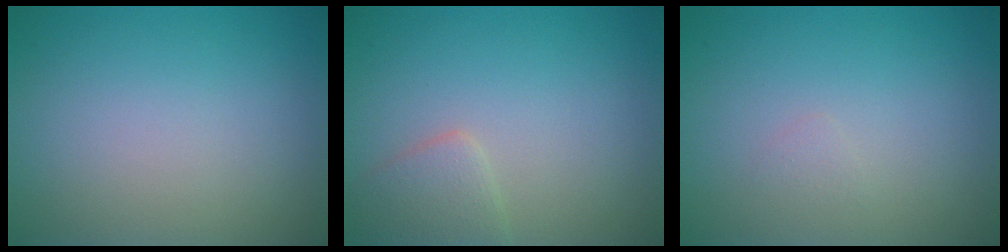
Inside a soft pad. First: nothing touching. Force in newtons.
{"total": 2.1, "press": 2.1, "slide": 0.1}
{"total": 0.5, "press": 0.5, "slide": 0.0}